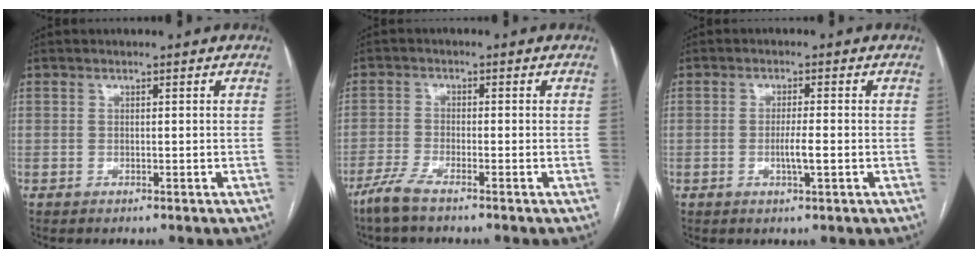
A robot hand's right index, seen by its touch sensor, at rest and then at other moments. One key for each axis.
{"total": 4.0, "fx": -3.1, "fy": 0.2, "fz": 2.5, "tx": -0.061, "ty": -0.009, "tz": -0.070}
{"total": 3.2, "fx": -0.8, "fy": 0.1, "fz": 3.2, "tx": -0.060, "ty": -0.004, "tz": -0.013}